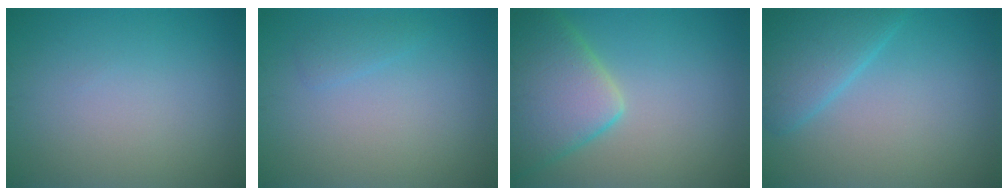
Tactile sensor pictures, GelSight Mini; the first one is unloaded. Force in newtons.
{"total": 1.0, "press": 1.0, "slide": 0.1}
{"total": 7.4, "press": 7.3, "slide": 0.6}
{"total": 4.3, "press": 4.3, "slide": 0.2}